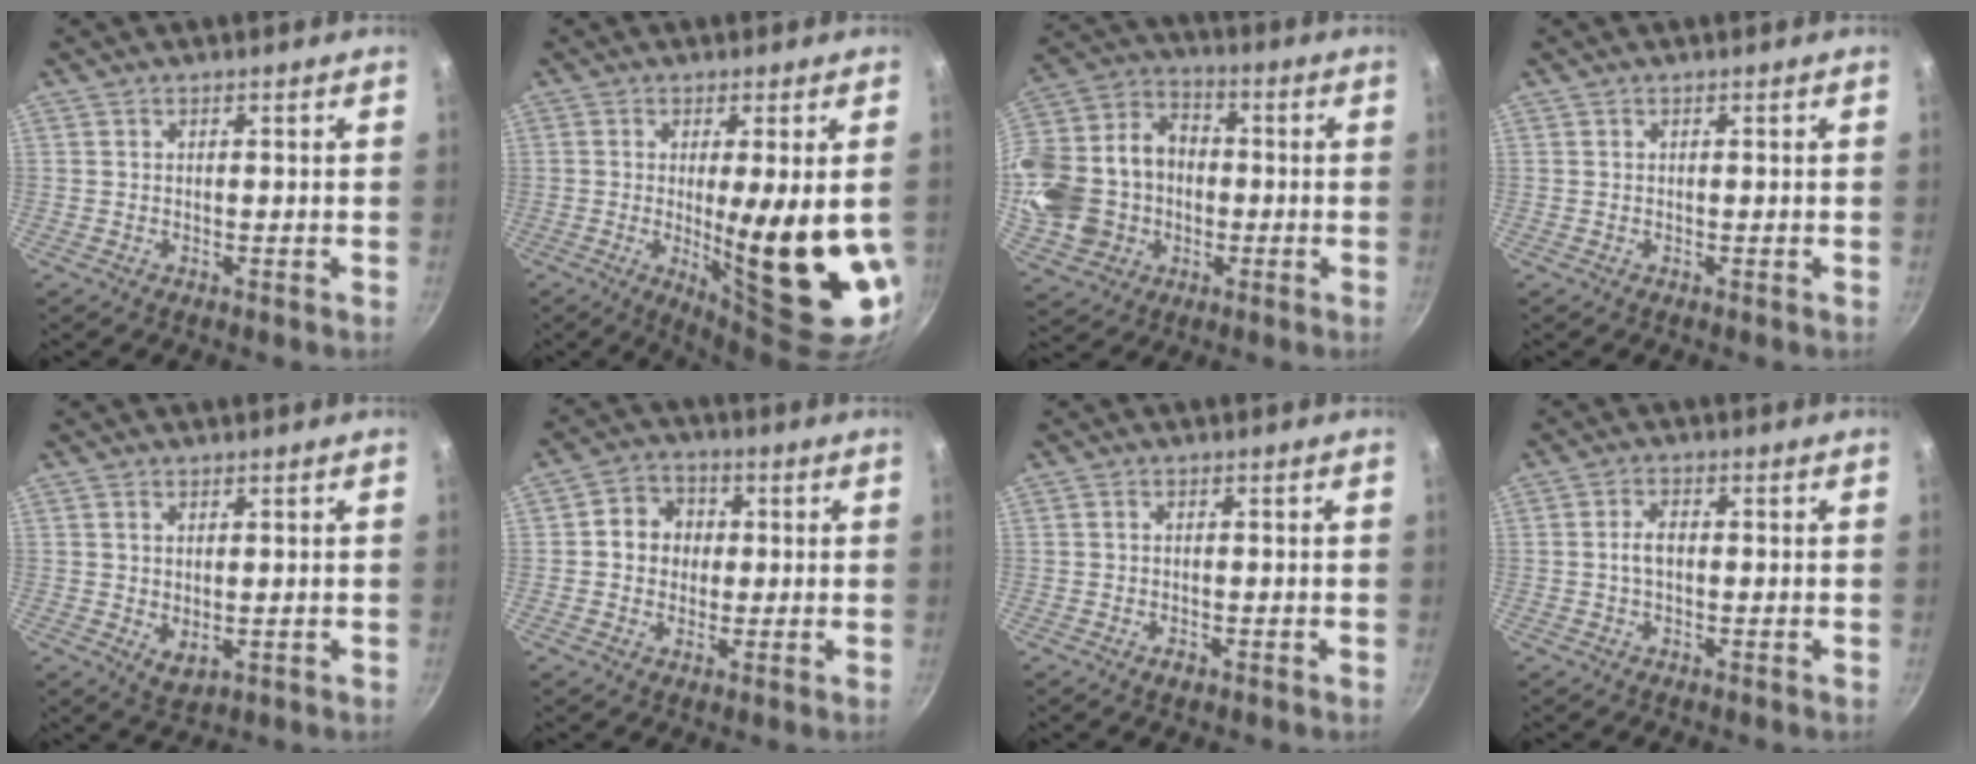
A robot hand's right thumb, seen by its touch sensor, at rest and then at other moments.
{"total": 16.4, "force": [-1.5, 3.3, 16.0], "torque": [-0.223, -0.028, -0.006]}
{"total": 21.8, "force": [-2.4, 17.9, 12.3], "torque": [-0.244, 0.047, -0.033]}
{"total": 0.0}
{"total": 3.4, "force": [0.6, 2.1, 2.6], "torque": [-0.039, -0.010, 0.016]}
{"total": 7.0, "force": [0.7, 6.3, 3.1], "torque": [-0.019, 0.008, -0.001]}
{"total": 1.4, "force": [-0.6, 0.8, 0.9], "torque": [-0.015, 0.000, -0.011]}
{"total": 2.9, "force": [-0.1, 1.7, 2.4], "torque": [-0.043, 0.012, -0.005]}